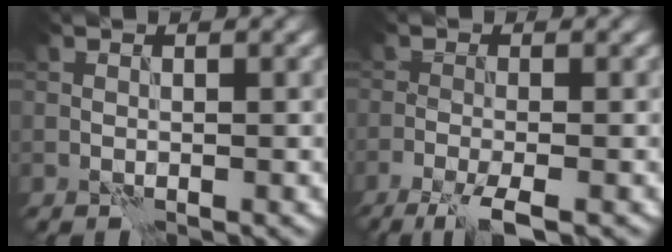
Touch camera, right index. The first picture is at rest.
{"total": 4.3, "force": [-2.7, 0.8, 3.2], "torque": [-0.056, -0.001, -0.055]}